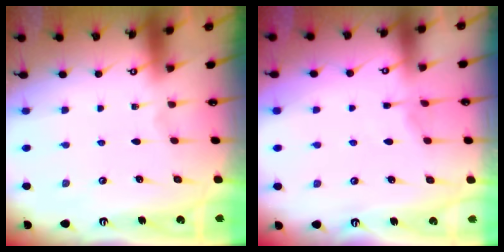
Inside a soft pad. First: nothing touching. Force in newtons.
{"total": 2.8, "press": 2.7, "slide": 0.3}